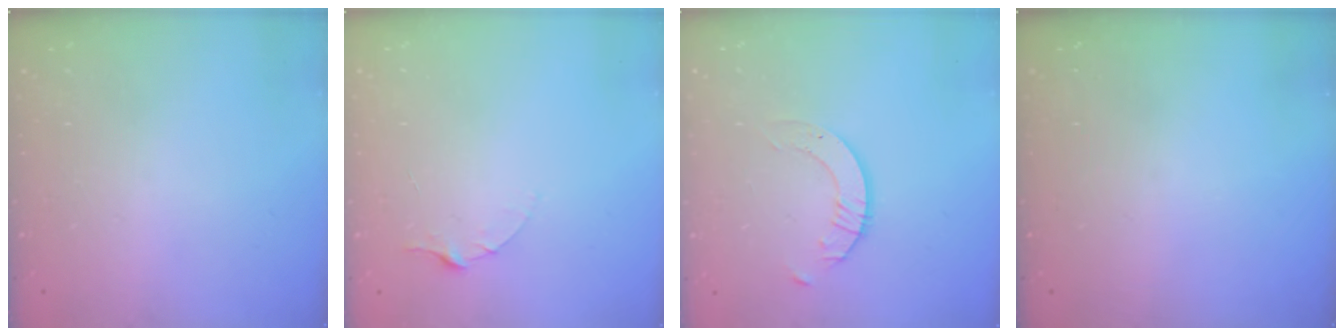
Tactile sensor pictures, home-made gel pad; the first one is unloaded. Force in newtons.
{"total": 5.2, "press": 5.2, "slide": 0.5}
{"total": 2.1, "press": 2.1, "slide": 0.2}
{"total": 0.0}